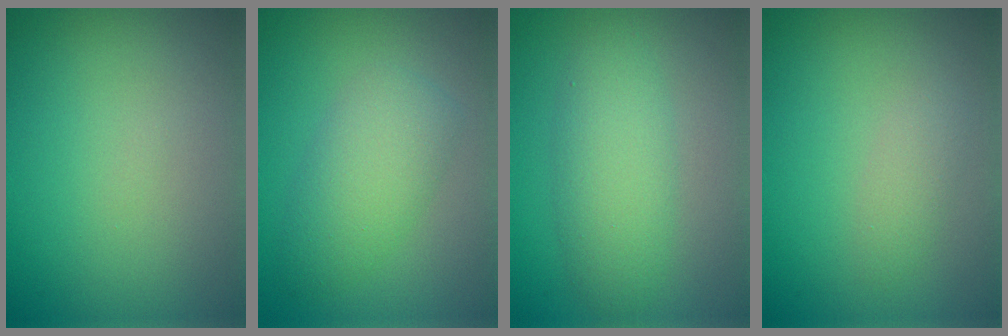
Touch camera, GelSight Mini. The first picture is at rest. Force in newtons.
{"total": 4.3, "press": 4.3, "slide": 0.2}
{"total": 3.9, "press": 3.9, "slide": 0.2}
{"total": 1.4, "press": 1.4, "slide": 0.1}